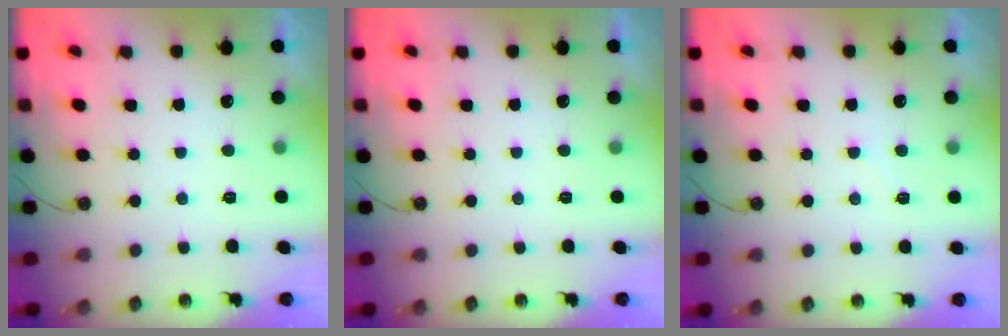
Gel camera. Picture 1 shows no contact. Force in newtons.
{"total": 0.0}
{"total": 3.7, "press": 3.6, "slide": 0.4}